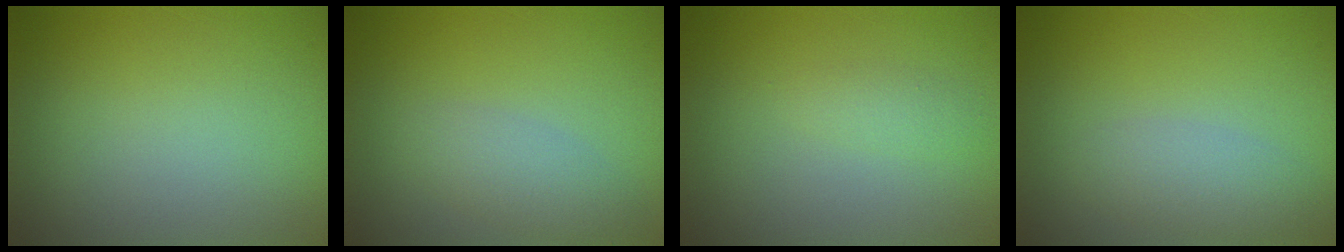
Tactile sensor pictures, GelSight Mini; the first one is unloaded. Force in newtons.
{"total": 2.4, "press": 2.4, "slide": 0.1}
{"total": 1.0, "press": 1.0, "slide": 0.1}
{"total": 2.5, "press": 2.5, "slide": 0.2}